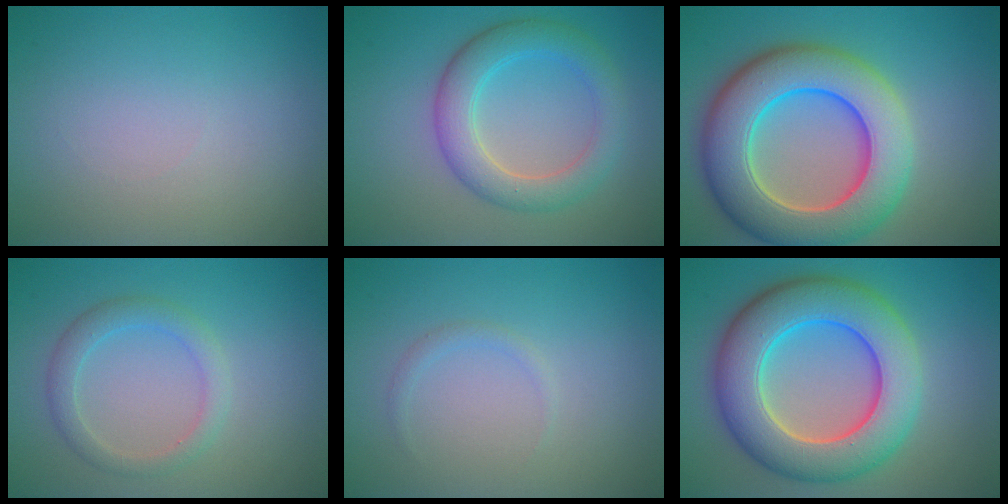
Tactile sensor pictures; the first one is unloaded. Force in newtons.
{"total": 4.9, "press": 4.9, "slide": 0.5}
{"total": 11.1, "press": 11.1, "slide": 0.3}
{"total": 2.4, "press": 2.4, "slide": 0.2}
{"total": 0.7, "press": 0.7, "slide": 0.1}
{"total": 10.4, "press": 10.4, "slide": 0.1}